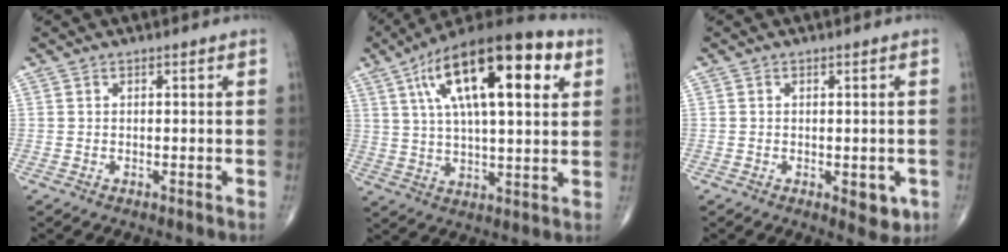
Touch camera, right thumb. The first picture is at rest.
{"total": 23.0, "force": [8.7, 8.1, 19.7], "torque": [-0.323, 0.003, 0.136]}
{"total": 4.1, "force": [-1.1, 2.2, 3.2], "torque": [-0.023, -0.005, -0.010]}